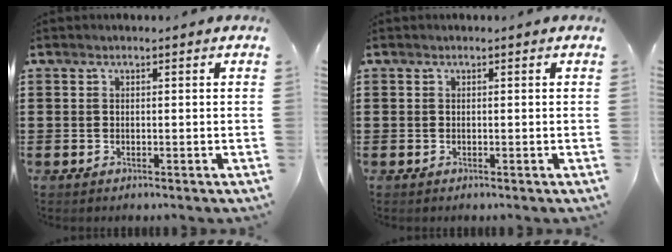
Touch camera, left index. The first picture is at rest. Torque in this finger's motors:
{"motor_torque": [0.00, 0.00, 0.02, -0.01]}